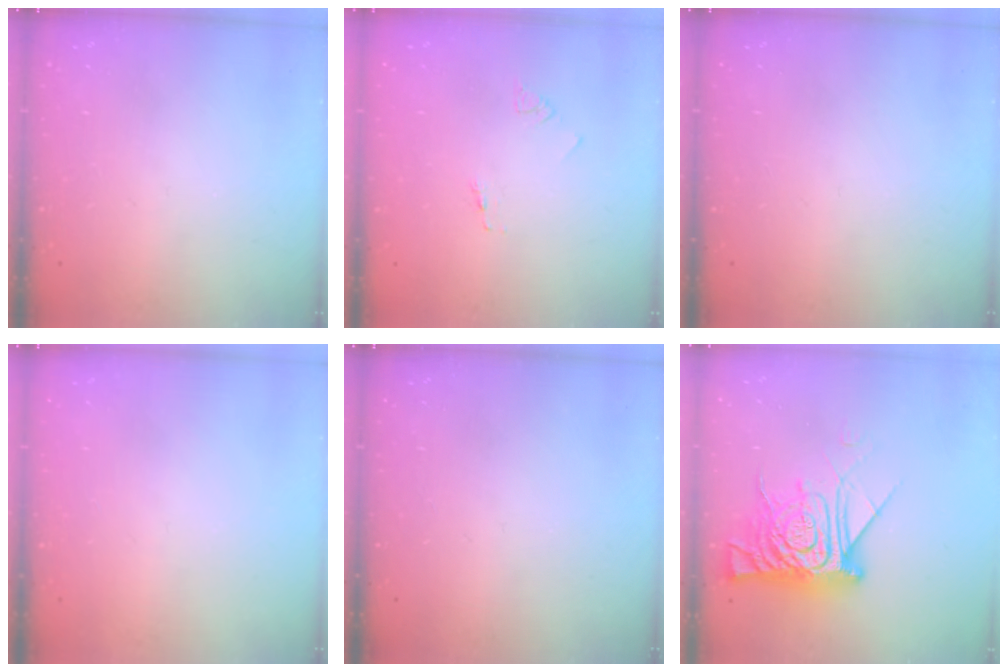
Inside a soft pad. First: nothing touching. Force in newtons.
{"total": 1.7, "press": 1.7, "slide": 0.2}
{"total": 0.0}
{"total": 0.0}
{"total": 0.0}
{"total": 16.2, "press": 16.1, "slide": 1.3}